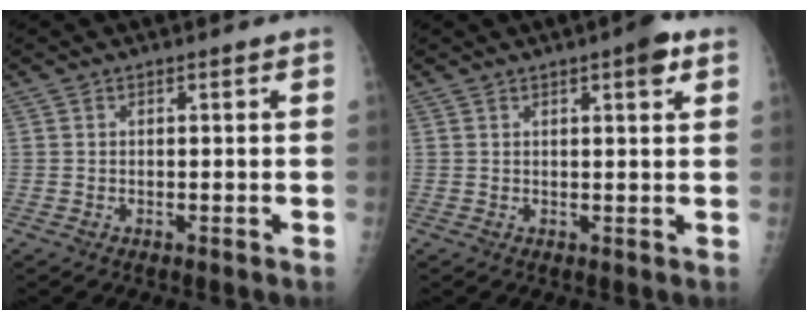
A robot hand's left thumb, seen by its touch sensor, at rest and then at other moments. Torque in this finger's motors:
{"motor_torque": [0.44, 0.47, 0.59, 0.02, 0.02]}